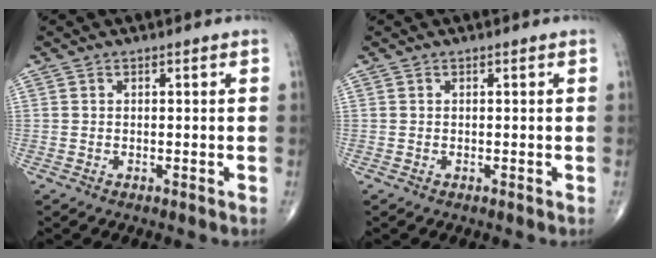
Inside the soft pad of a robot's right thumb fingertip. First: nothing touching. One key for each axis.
{"total": 0.0}